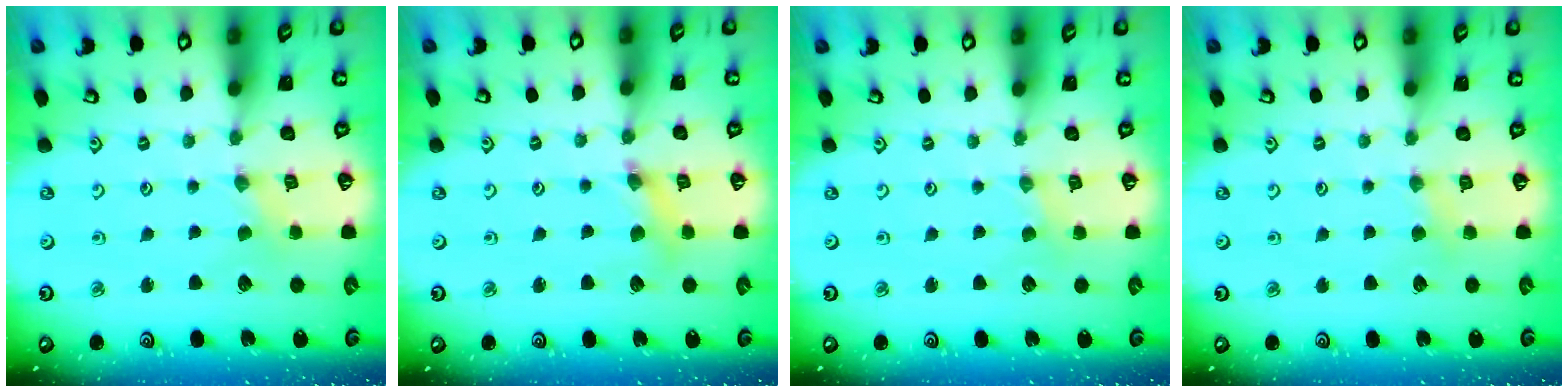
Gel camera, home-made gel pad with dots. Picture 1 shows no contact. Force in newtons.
{"total": 4.5, "press": 4.5, "slide": 0.6}
{"total": 0.5, "press": 0.5, "slide": 0.1}
{"total": 3.0, "press": 3.0, "slide": 0.5}